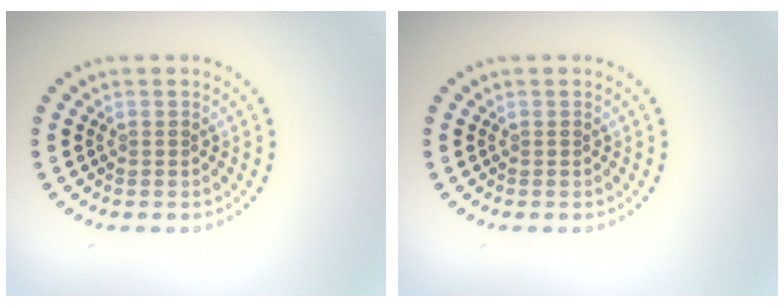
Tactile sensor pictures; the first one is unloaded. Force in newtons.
{"total": 0.0}